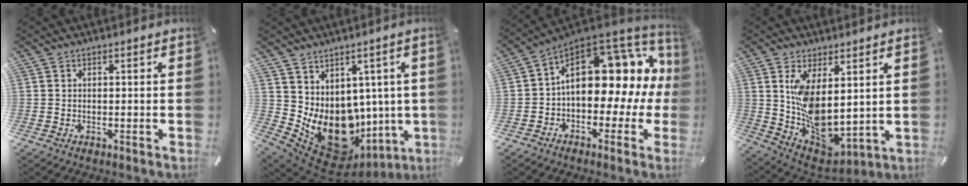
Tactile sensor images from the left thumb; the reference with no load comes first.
{"total": 14.1, "force": [-1.7, 11.2, 8.4], "torque": [-0.154, -0.039, -0.010]}
{"total": 18.3, "force": [4.9, 11.7, 13.3], "torque": [-0.171, -0.044, 0.088]}
{"total": 10.9, "force": [3.0, 6.3, 8.4], "torque": [-0.156, -0.043, 0.071]}